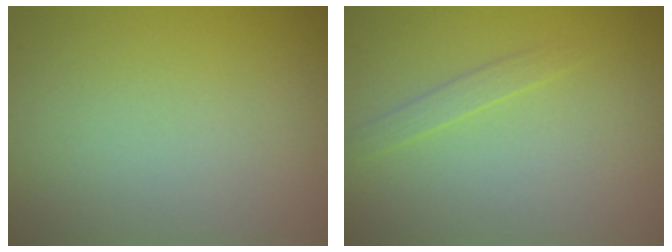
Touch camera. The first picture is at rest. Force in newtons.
{"total": 0.9, "press": 0.9, "slide": 0.1}